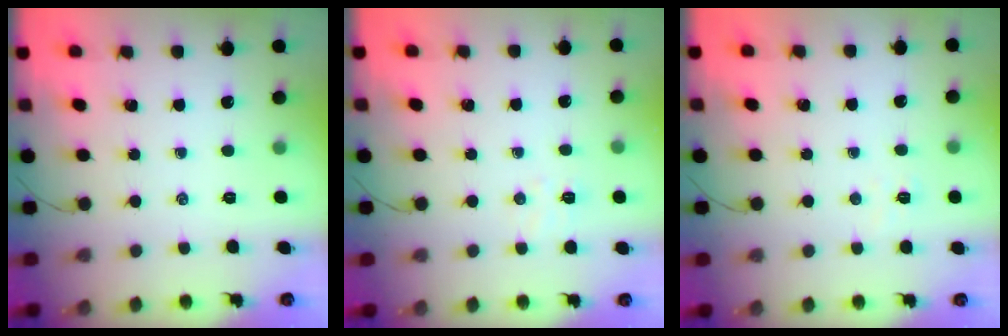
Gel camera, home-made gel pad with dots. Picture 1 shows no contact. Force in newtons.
{"total": 3.5, "press": 3.4, "slide": 0.7}
{"total": 2.3, "press": 2.2, "slide": 0.7}